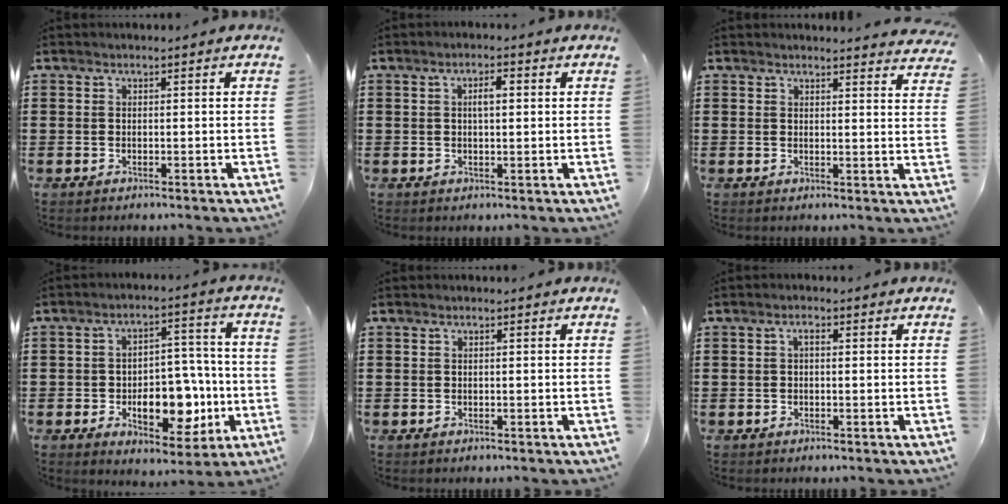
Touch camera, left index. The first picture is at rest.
{"total": 2.5, "force": [0.6, 0.9, 2.2], "torque": [-0.038, 0.004, 0.005]}
{"total": 2.6, "force": [2.5, -0.1, 0.2], "torque": [-0.004, -0.013, 0.047]}
{"total": 10.3, "force": [-2.8, 6.1, 7.7], "torque": [-0.103, 0.009, -0.042]}
{"total": 0.0}
{"total": 1.1, "force": [0.0, 0.6, 0.9], "torque": [-0.019, 0.004, -0.002]}